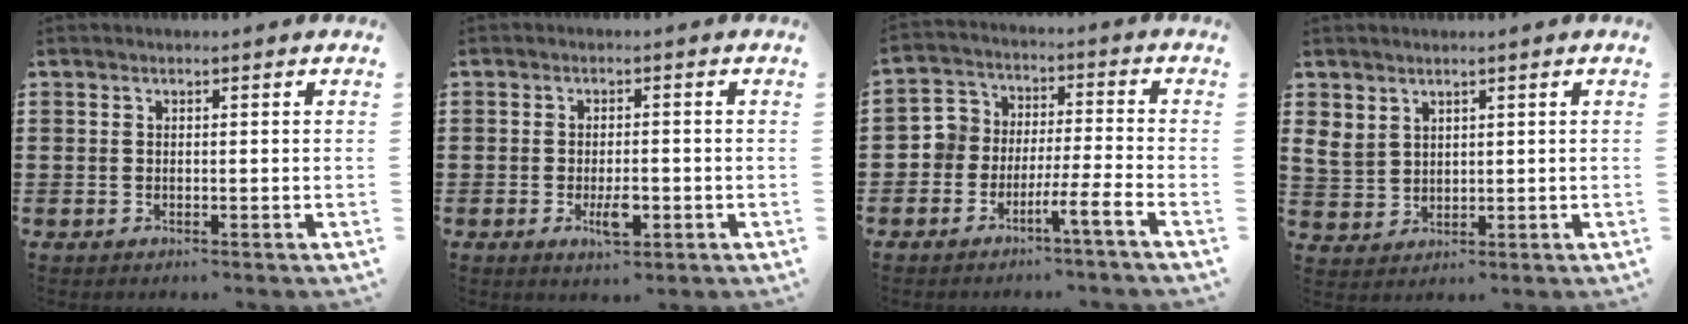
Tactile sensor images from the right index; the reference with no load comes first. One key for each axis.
{"total": 4.1, "fx": -1.2, "fy": 1.6, "fz": 3.5, "tx": -0.072, "ty": 0.001, "tz": -0.023}
{"total": 3.9, "fx": -3.6, "fy": 0.9, "fz": 1.1, "tx": -0.045, "ty": -0.009, "tz": -0.082}
{"total": 3.8, "fx": 2.3, "fy": 2.8, "fz": 1.0, "tx": -0.042, "ty": 0.008, "tz": 0.043}